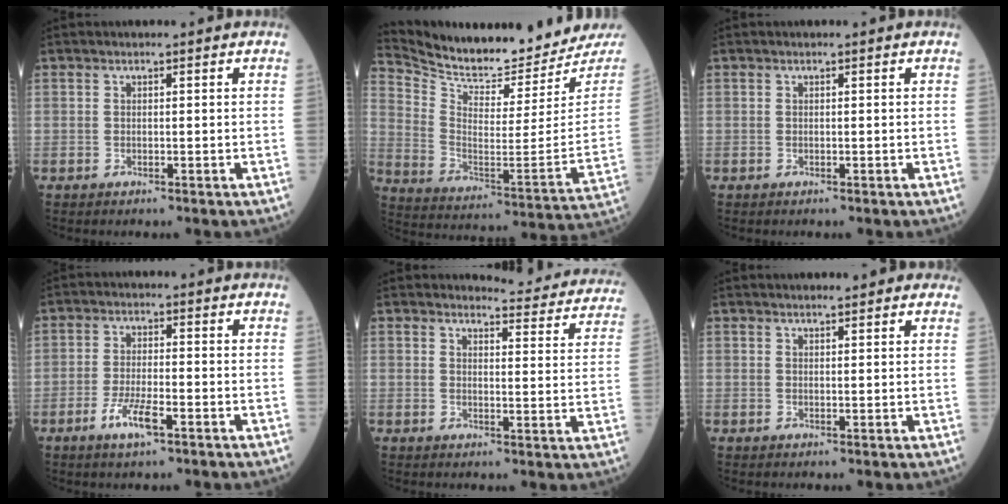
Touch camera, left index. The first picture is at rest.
{"total": 19.4, "force": [19.0, 2.1, 3.7], "torque": [-0.089, -0.083, 0.283]}
{"total": 0.0}
{"total": 5.0, "force": [-2.7, 0.9, 4.1], "torque": [-0.088, -0.004, -0.050]}
{"total": 11.5, "force": [11.3, 1.8, 1.0], "torque": [0.010, -0.057, 0.102]}
{"total": 3.7, "force": [3.3, 1.0, 1.5], "torque": [-0.017, 0.014, 0.034]}